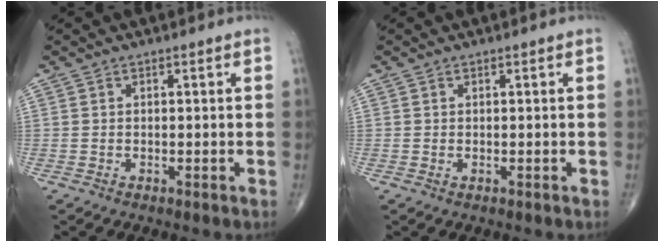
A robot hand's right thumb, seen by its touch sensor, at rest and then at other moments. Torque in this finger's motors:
{"motor_torque": [1.29, 0.83, -0.02, -0.16, 0.02]}